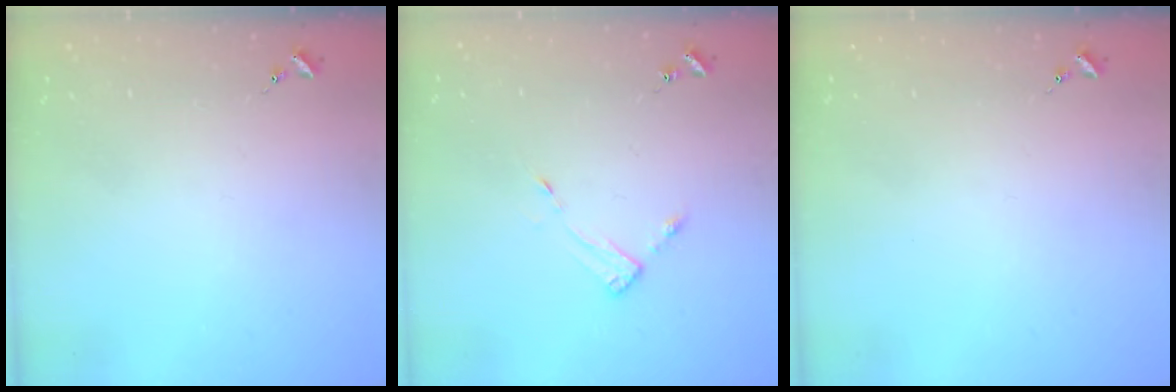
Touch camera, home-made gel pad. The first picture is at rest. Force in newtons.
{"total": 3.4, "press": 3.4, "slide": 0.4}
{"total": 0.0}